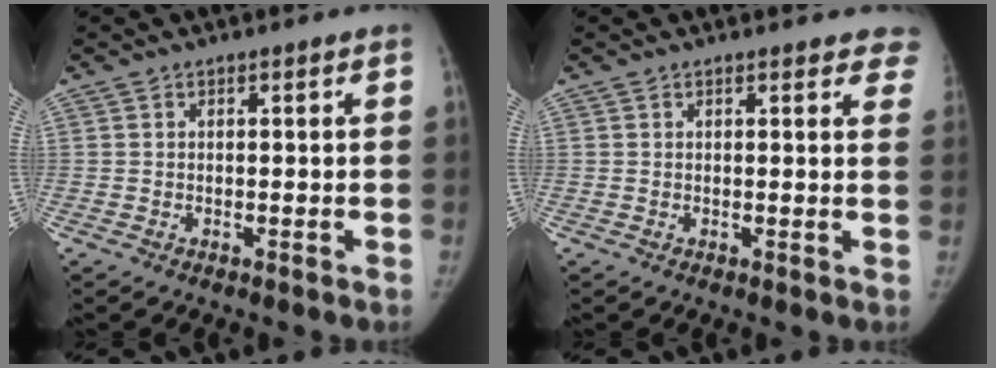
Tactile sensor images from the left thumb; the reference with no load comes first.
{"total": 4.3, "force": [3.8, 1.8, 1.1], "torque": [0.022, -0.016, 0.022]}